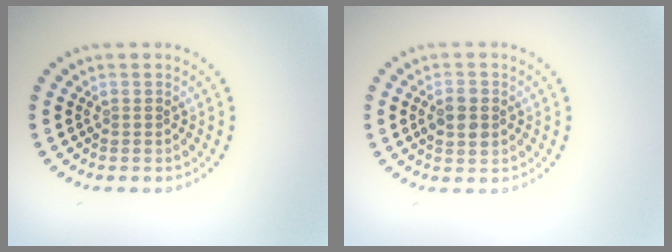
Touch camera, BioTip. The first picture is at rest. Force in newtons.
{"total": 2.5, "press": 2.5, "slide": 0.2}